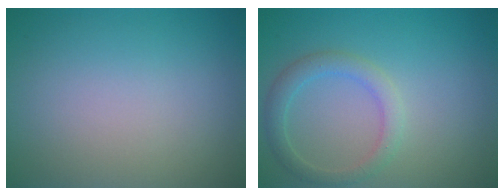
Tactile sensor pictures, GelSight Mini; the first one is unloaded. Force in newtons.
{"total": 2.5, "press": 2.5, "slide": 0.1}